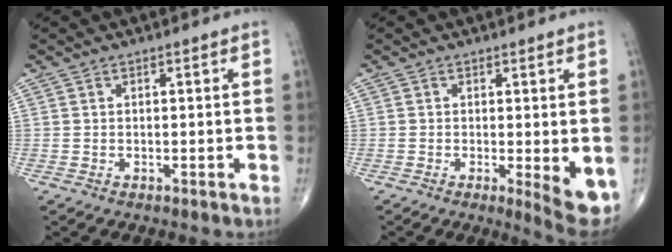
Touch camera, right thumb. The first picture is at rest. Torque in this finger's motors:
{"motor_torque": [0.04, 0.49, 0.47, 0.09, 0.15]}